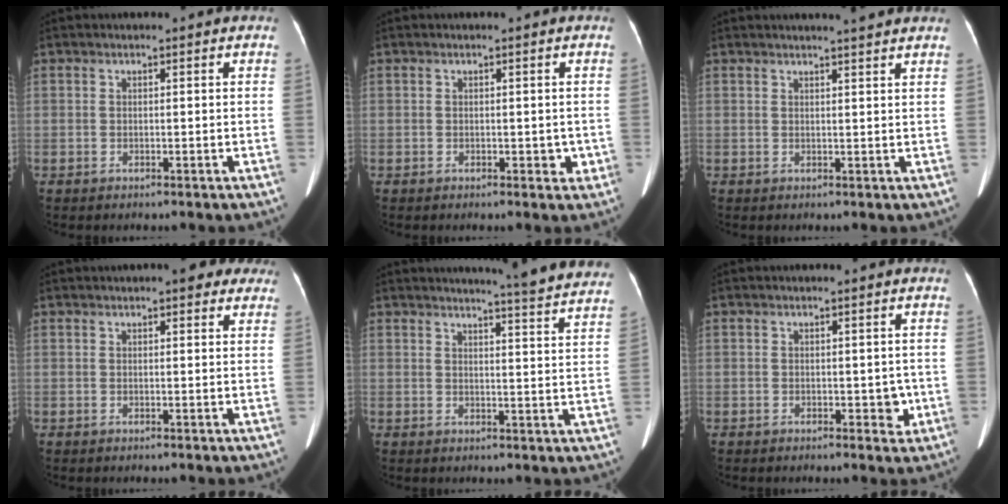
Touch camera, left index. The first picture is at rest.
{"total": 1.6, "force": [-0.3, 1.1, 1.1], "torque": [-0.008, 0.001, -0.002]}
{"total": 4.9, "force": [4.4, -0.3, 2.1], "torque": [-0.028, 0.008, 0.046]}
{"total": 4.7, "force": [3.5, 1.5, 2.7], "torque": [-0.023, 0.016, 0.038]}
{"total": 14.3, "force": [13.6, -0.8, 4.3], "torque": [-0.055, -0.062, 0.141]}
{"total": 2.4, "force": [-0.5, 1.5, 1.8], "torque": [-0.016, 0.004, -0.002]}